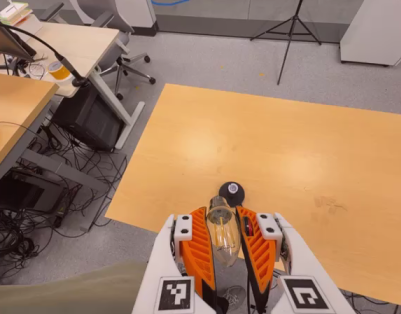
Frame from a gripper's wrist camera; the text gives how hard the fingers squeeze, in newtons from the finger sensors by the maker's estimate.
{"total": 19.7, "left": 21.2, "right": 18.3}